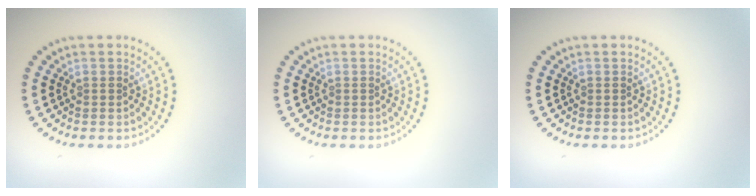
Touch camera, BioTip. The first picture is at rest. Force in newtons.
{"total": 0.0}
{"total": 0.0}